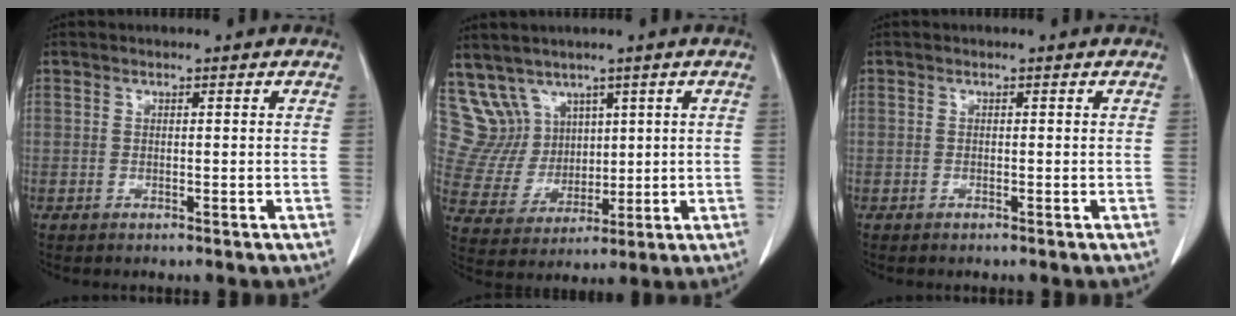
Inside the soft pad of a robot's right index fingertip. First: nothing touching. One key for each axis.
{"total": 9.6, "fx": 6.2, "fy": 7.3, "fz": 0.7, "tx": -0.032, "ty": 0.041, "tz": 0.141}
{"total": 0.0}